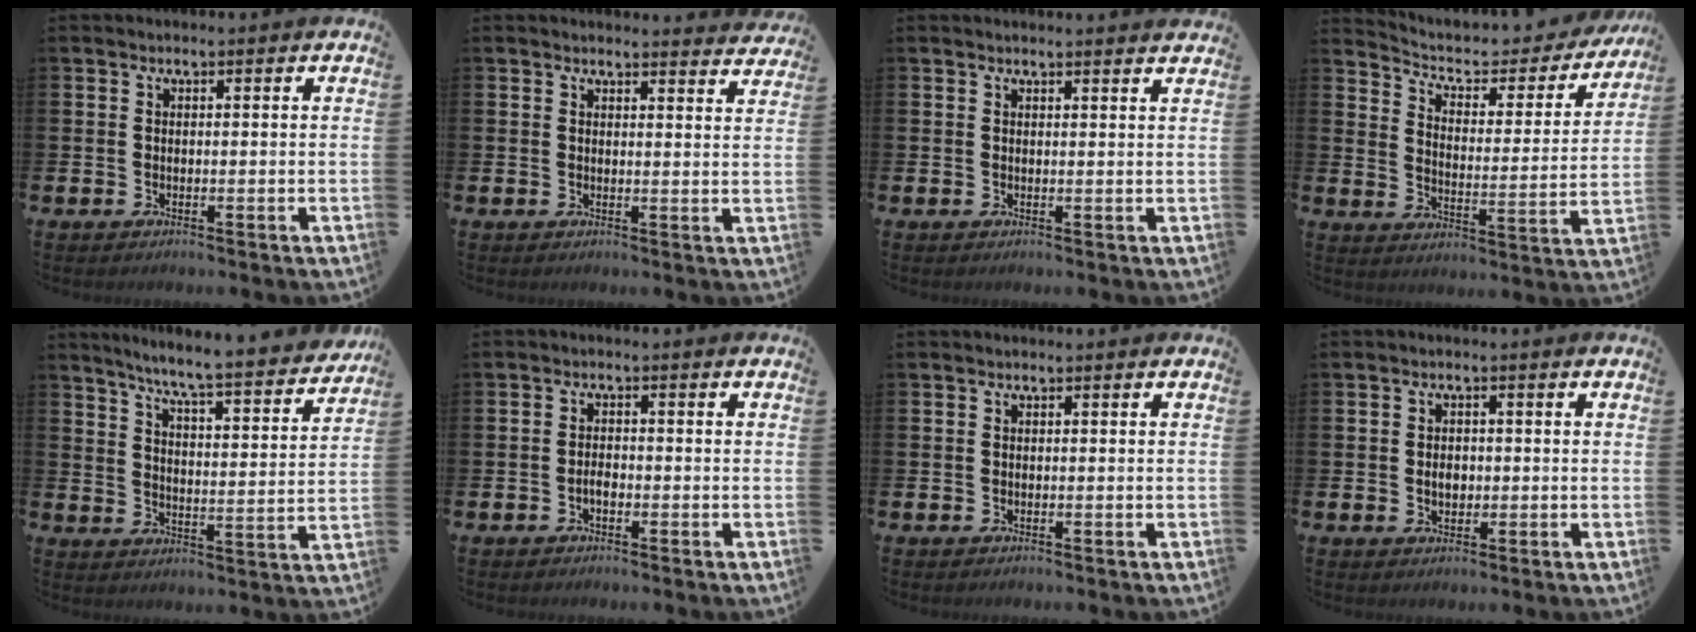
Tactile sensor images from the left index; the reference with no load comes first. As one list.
[{"total": 2.5, "force": [2.5, 0.2, -0.1], "torque": [0.007, -0.017, 0.043]}, {"total": 1.2, "force": [1.2, -0.1, 0.1], "torque": [0.009, -0.009, 0.020]}, {"total": 5.4, "force": [4.7, 2.2, 1.6], "torque": [-0.056, -0.037, 0.072]}, {"total": 7.0, "force": [6.4, -0.1, 2.7], "torque": [-0.072, -0.055, 0.104]}, {"total": 1.6, "force": [-0.7, 0.8, 1.2], "torque": [-0.019, 0.001, -0.014]}, {"total": 0.0}, {"total": 2.3, "force": [-0.1, 1.7, 1.5], "torque": [-0.010, -0.001, -0.009]}]